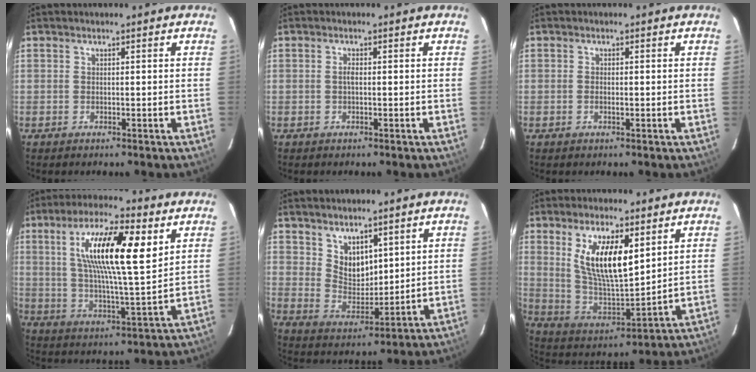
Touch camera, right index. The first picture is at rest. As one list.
[{"total": 0.9, "force": [-0.1, 0.4, 0.9], "torque": [-0.018, 0.003, -0.003]}, {"total": 1.0, "force": [-0.3, 0.4, 0.8], "torque": [-0.016, 0.001, -0.006]}, {"total": 17.4, "force": [6.5, 3.8, 15.8], "torque": [-0.276, 0.008, 0.109]}, {"total": 7.2, "force": [4.5, 4.3, 3.6], "torque": [-0.053, 0.000, 0.094]}, {"total": 14.1, "force": [5.9, 4.8, 11.9], "torque": [-0.222, -0.004, 0.123]}]